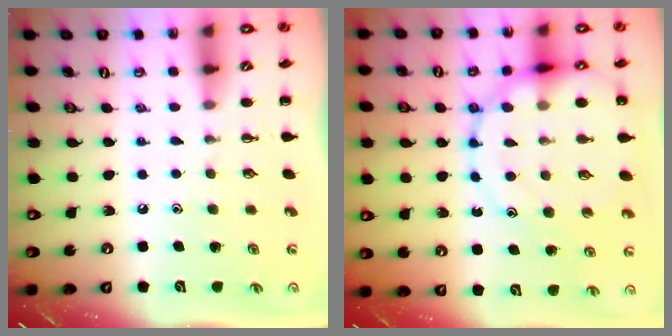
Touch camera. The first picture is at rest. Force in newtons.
{"total": 16.9, "press": 16.8, "slide": 2.0}